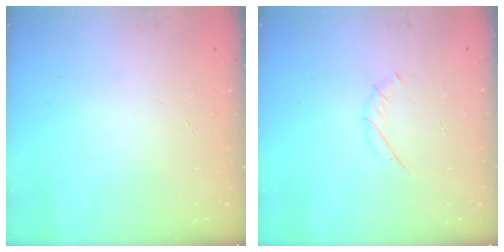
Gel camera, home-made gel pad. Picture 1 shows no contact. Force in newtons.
{"total": 1.9, "press": 1.8, "slide": 0.6}